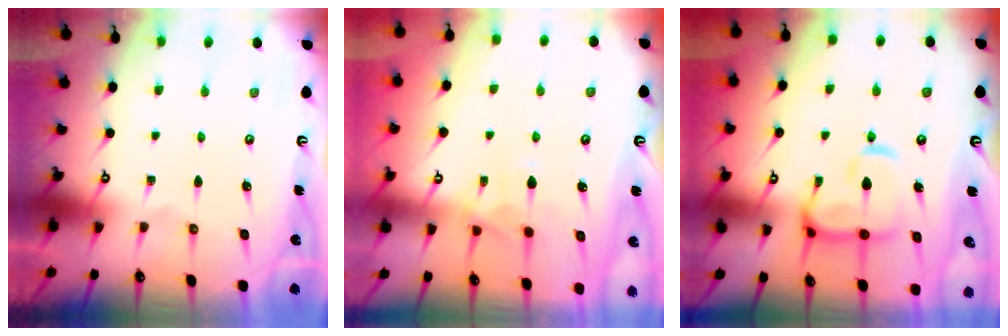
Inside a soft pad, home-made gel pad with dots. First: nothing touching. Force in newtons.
{"total": 1.1, "press": 0.4, "slide": 1.0}
{"total": 10.9, "press": 10.8, "slide": 1.5}